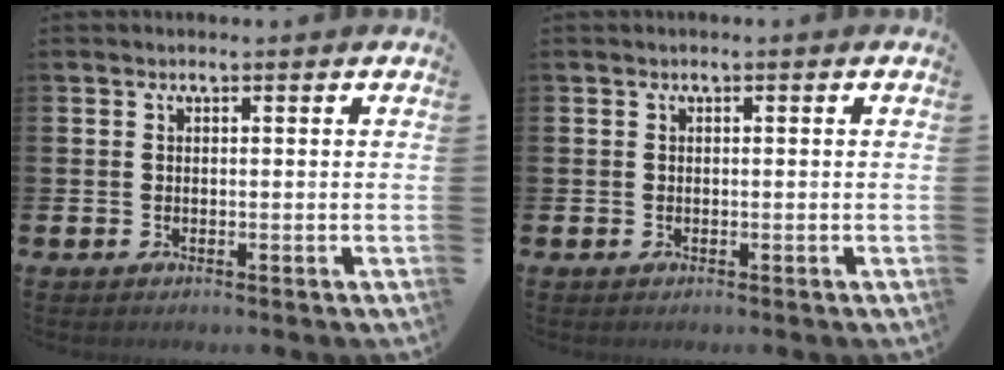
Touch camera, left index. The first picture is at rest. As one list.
[{"total": 0.0}]